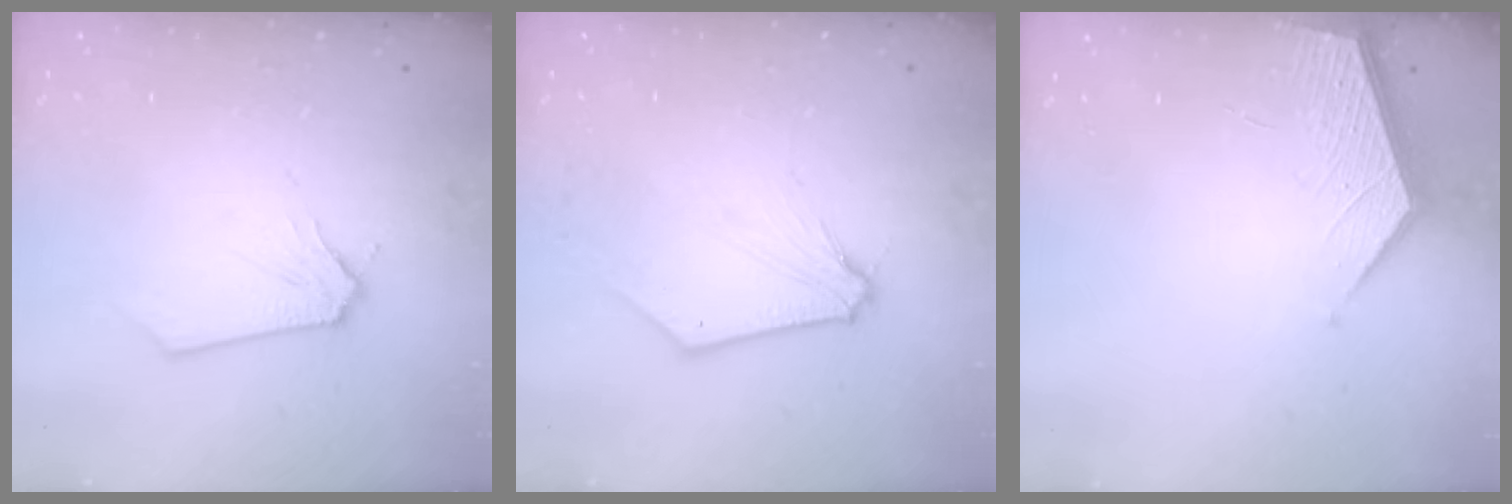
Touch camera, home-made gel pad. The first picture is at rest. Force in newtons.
{"total": 7.9, "press": 7.8, "slide": 1.3}
{"total": 2.1, "press": 2.1, "slide": 0.2}